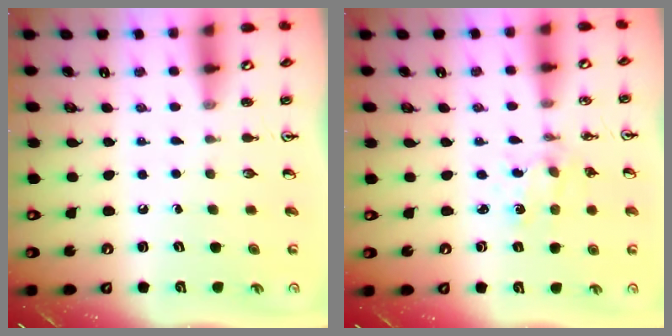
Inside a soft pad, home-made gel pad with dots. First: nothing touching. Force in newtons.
{"total": 1.2, "press": 1.2, "slide": 0.1}